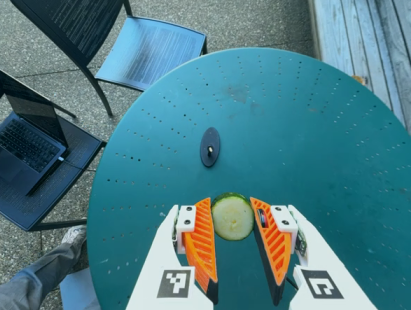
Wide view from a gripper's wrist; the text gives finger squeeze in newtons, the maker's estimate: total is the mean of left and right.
{"total": 10.0, "left": 9.7, "right": 10.3}